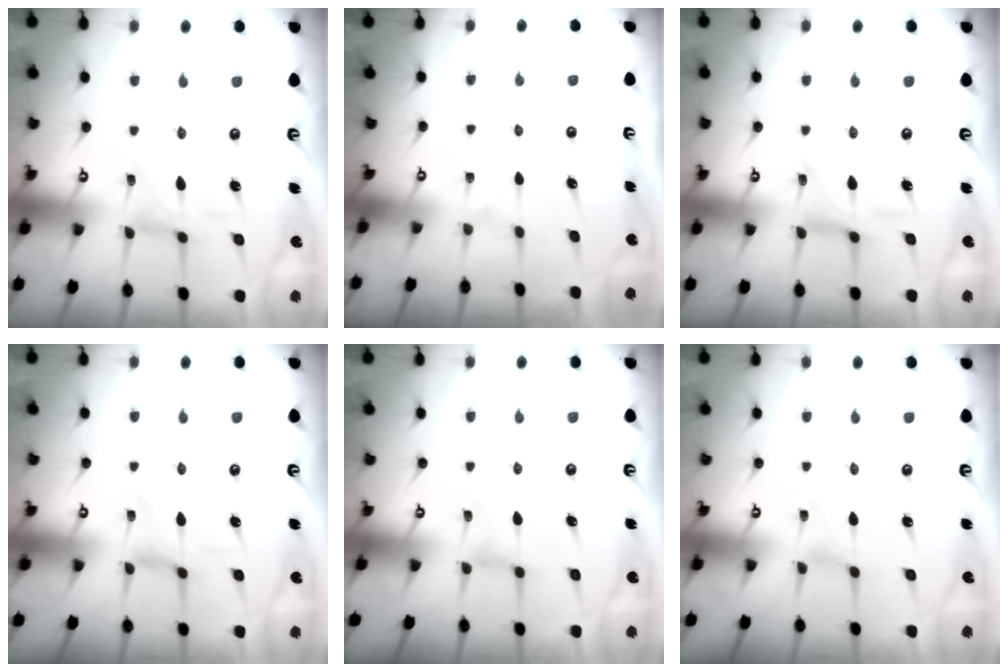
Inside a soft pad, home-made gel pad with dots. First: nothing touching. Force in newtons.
{"total": 0.0}
{"total": 2.3, "press": 2.3, "slide": 0.5}
{"total": 0.0}
{"total": 1.2, "press": 1.1, "slide": 0.3}
{"total": 0.0}